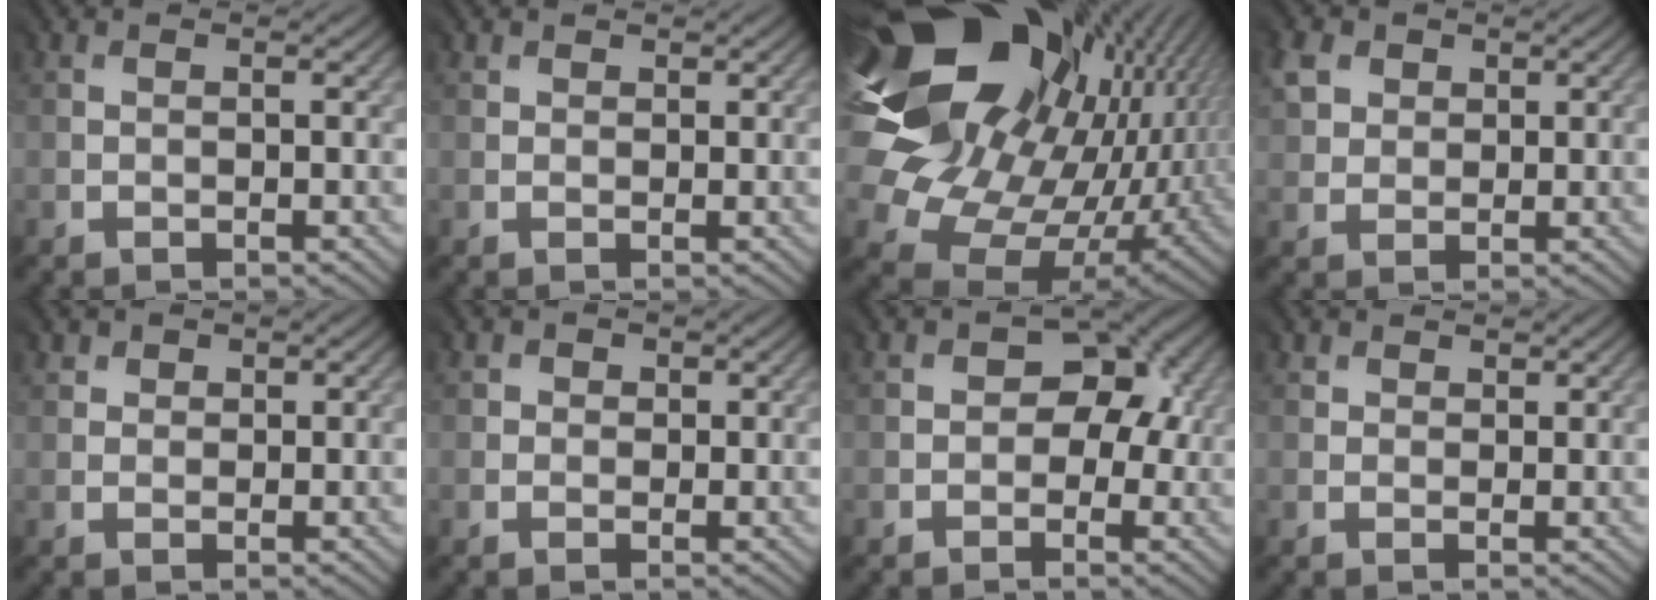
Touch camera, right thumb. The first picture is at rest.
{"total": 1.0, "force": [0.9, 0.3, -0.4], "torque": [0.004, 0.002, 0.011]}
{"total": 20.2, "force": [5.9, 14.7, 12.5], "torque": [-0.296, -0.003, 0.139]}
{"total": 3.7, "force": [2.1, 2.9, 0.8], "torque": [-0.045, 0.008, 0.037]}
{"total": 1.7, "force": [1.3, 0.9, -0.7], "torque": [0.004, 0.002, 0.020]}
{"total": 1.1, "force": [0.5, 0.7, -0.7], "torque": [0.010, 0.000, 0.003]}
{"total": 5.9, "force": [0.4, 4.3, 4.0], "torque": [-0.027, 0.007, 0.003]}
{"total": 1.6, "force": [1.4, 0.7, -0.3], "torque": [-0.001, 0.002, 0.021]}